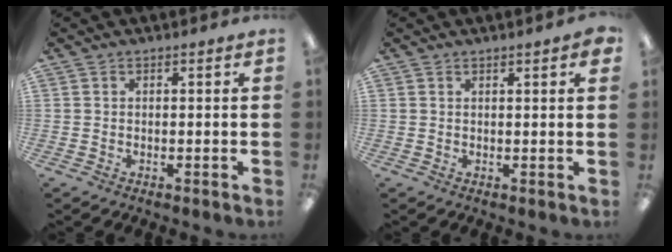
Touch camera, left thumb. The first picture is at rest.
{"total": 1.8, "force": [1.3, 0.1, 1.2], "torque": [-0.018, -0.002, 0.021]}